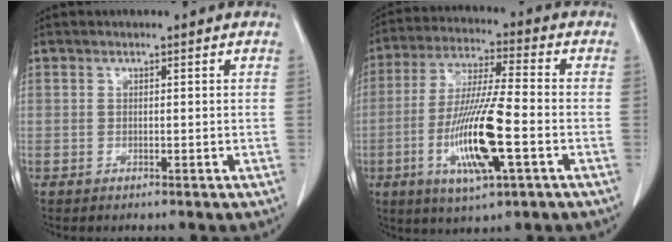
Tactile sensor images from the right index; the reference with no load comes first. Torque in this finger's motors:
{"motor_torque": [2.13, -0.01, 0.45, 0.16]}